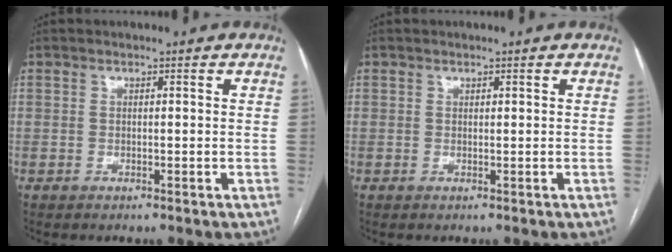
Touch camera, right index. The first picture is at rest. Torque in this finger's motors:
{"motor_torque": [0.00, 0.01, 0.00, 0.00]}